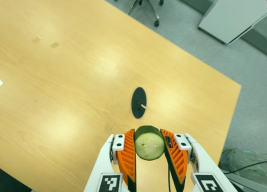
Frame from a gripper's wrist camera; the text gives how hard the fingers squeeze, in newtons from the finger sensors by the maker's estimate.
{"total": 11.2, "left": 11.7, "right": 10.7}